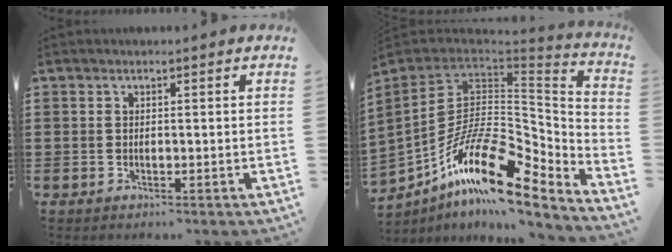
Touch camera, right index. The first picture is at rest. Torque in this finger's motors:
{"motor_torque": [1.08, 1.05, 0.08, -0.04]}